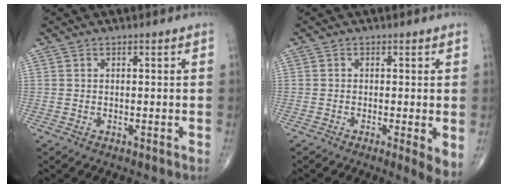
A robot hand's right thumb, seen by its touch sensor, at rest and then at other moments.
{"total": 4.1, "force": [-0.8, 0.7, 4.0], "torque": [-0.067, -0.014, -0.018]}